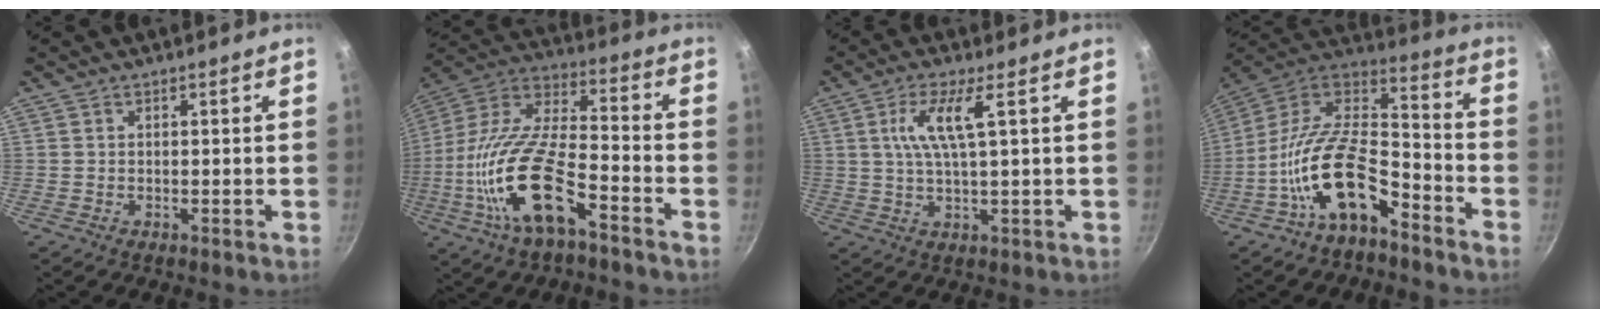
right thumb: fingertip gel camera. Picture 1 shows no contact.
{"total": 21.2, "force": [-8.3, 8.4, 17.6], "torque": [-0.367, 0.049, -0.152]}
{"total": 6.9, "force": [2.1, 1.0, 6.5], "torque": [-0.151, -0.002, 0.044]}
{"total": 17.1, "force": [-8.7, 7.9, 12.4], "torque": [-0.216, 0.086, -0.162]}